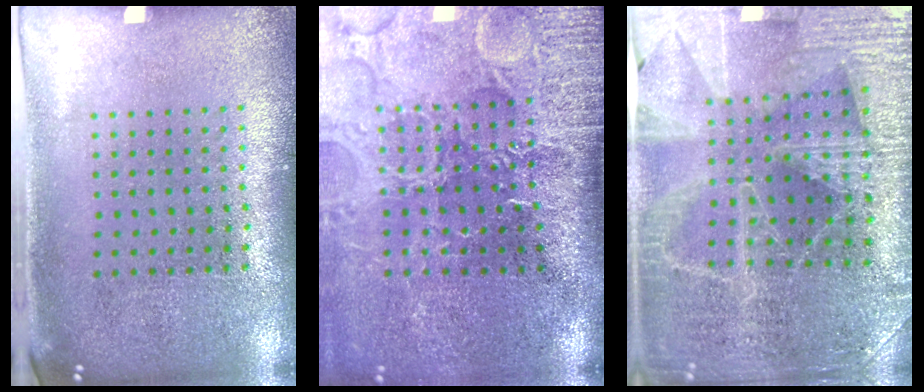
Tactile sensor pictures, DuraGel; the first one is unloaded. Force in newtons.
{"total": 4.7, "press": 3.9, "slide": 2.6}
{"total": 3.4, "press": 3.3, "slide": 0.7}